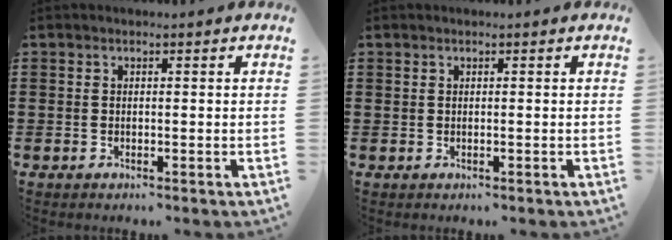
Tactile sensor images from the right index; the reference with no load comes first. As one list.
[{"total": 0.0}]